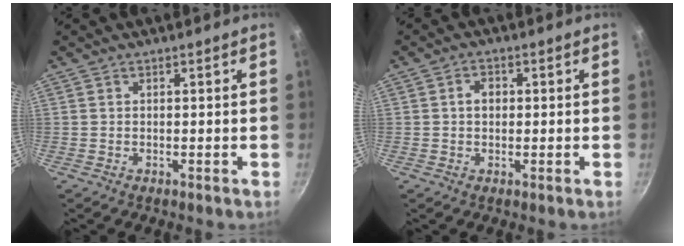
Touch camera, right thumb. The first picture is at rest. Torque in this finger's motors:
{"motor_torque": [0.17, 0.83, 0.52, -0.05, -0.01]}